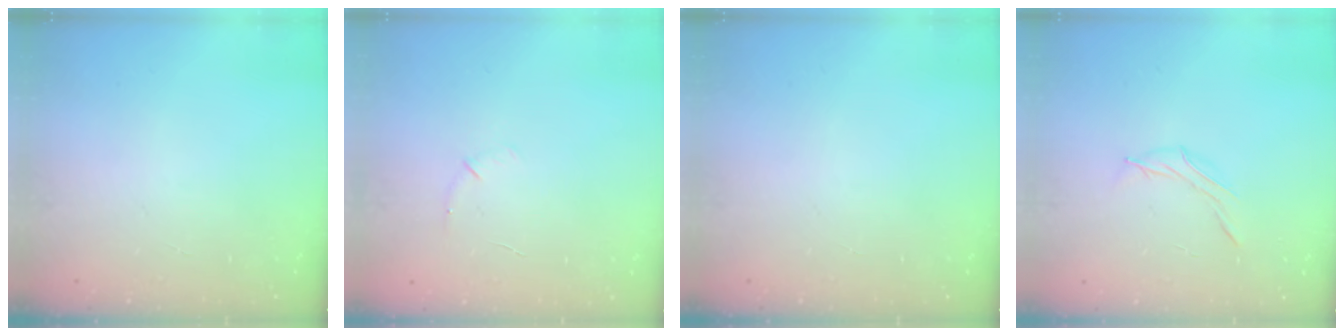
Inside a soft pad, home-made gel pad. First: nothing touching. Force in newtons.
{"total": 3.3, "press": 3.2, "slide": 0.9}
{"total": 0.0}
{"total": 4.3, "press": 4.1, "slide": 1.1}